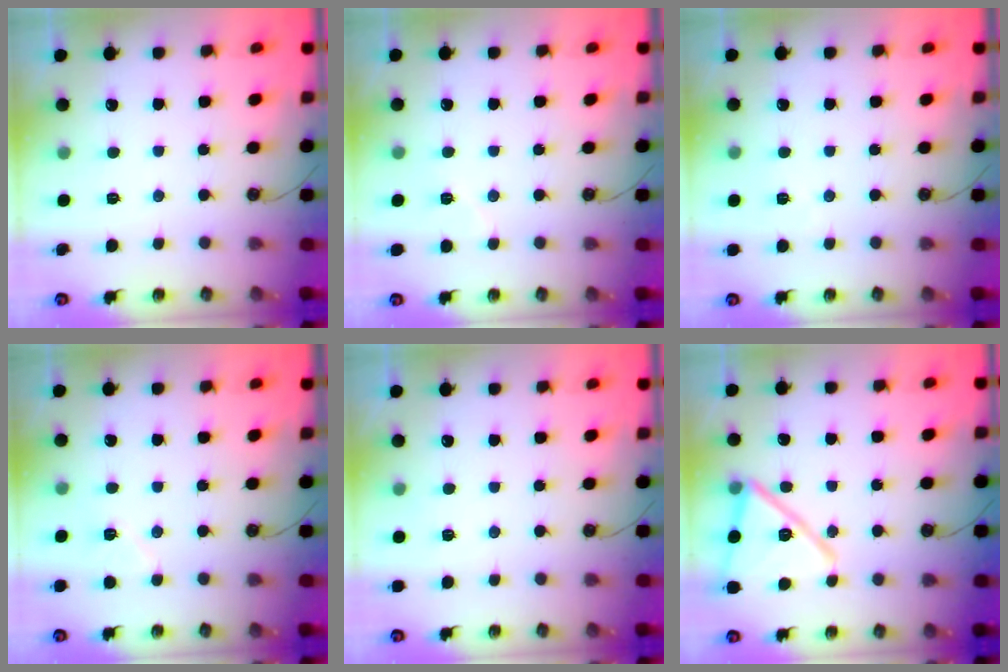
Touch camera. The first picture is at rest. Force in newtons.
{"total": 5.3, "press": 5.0, "slide": 1.8}
{"total": 2.0, "press": 1.9, "slide": 0.8}
{"total": 5.5, "press": 5.5, "slide": 0.8}
{"total": 2.6, "press": 1.9, "slide": 1.8}
{"total": 17.0, "press": 16.6, "slide": 3.5}